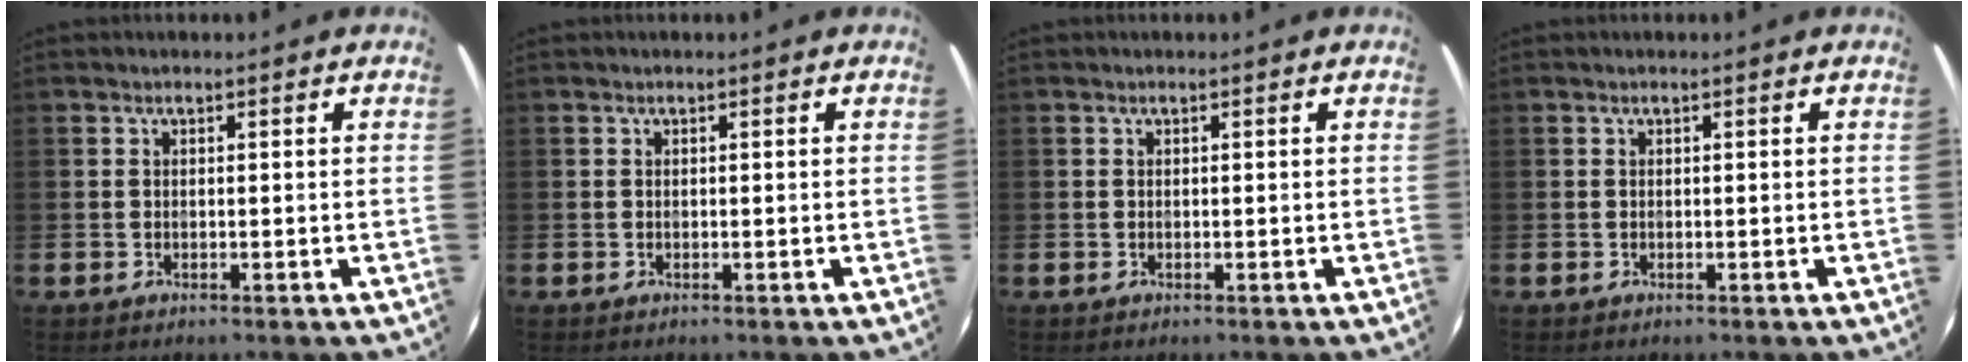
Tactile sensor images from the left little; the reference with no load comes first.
{"total": 0.0}
{"total": 0.0}
{"total": 0.0}